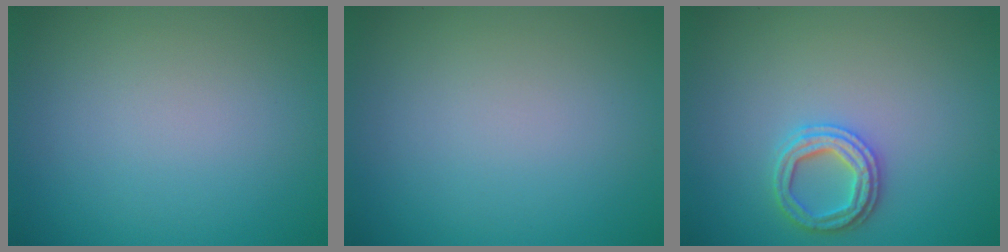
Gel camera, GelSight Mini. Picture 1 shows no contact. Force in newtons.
{"total": 0.0}
{"total": 2.7, "press": 2.7, "slide": 0.5}